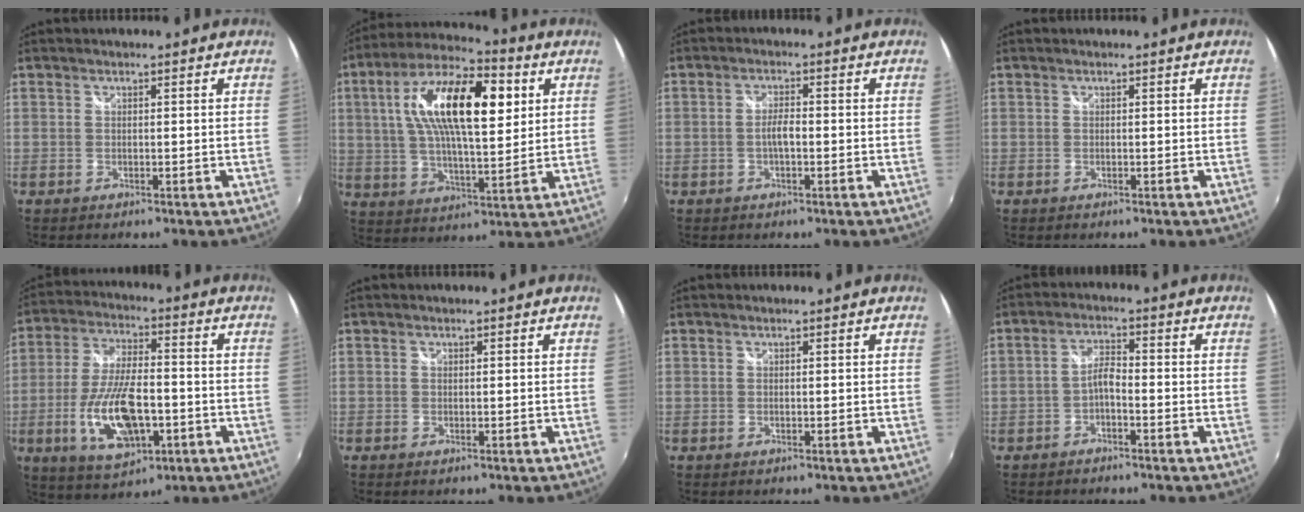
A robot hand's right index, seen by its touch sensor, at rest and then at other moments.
{"total": 19.5, "force": [5.4, 7.2, 17.2], "torque": [-0.309, 0.028, 0.085]}
{"total": 2.7, "force": [-0.7, 0.7, 2.5], "torque": [-0.049, 0.002, -0.014]}
{"total": 0.0}
{"total": 15.2, "force": [-4.5, 6.6, 13.0], "torque": [-0.266, -0.013, -0.075]}
{"total": 0.0}
{"total": 0.0}
{"total": 3.0, "force": [-1.9, 0.9, 2.2], "torque": [-0.049, 0.009, -0.036]}